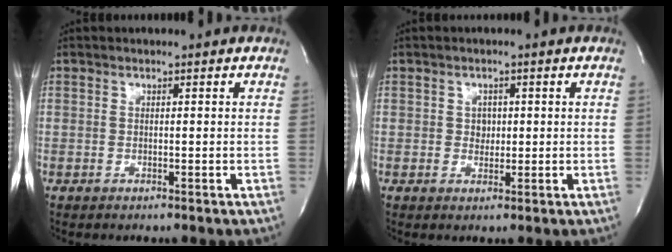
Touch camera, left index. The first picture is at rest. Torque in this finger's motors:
{"motor_torque": [0.11, -0.01, 0.00, -0.01]}